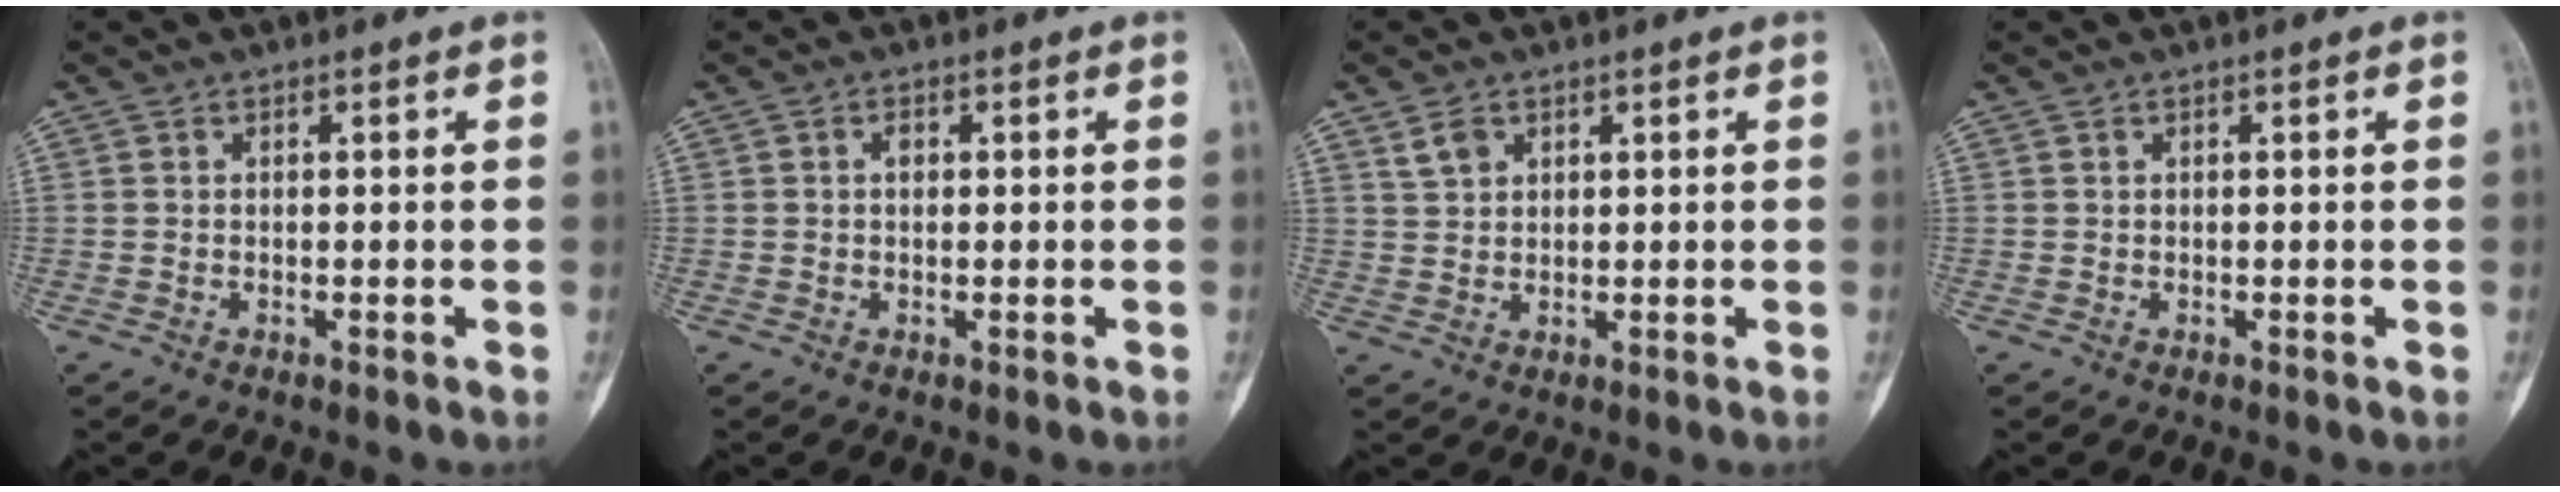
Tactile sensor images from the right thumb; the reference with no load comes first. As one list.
[{"total": 1.2, "force": [0.2, 0.9, 0.8], "torque": [-0.006, 0.003, 0.000]}, {"total": 3.2, "force": [1.9, 2.2, 1.4], "torque": [-0.019, -0.005, 0.042]}, {"total": 0.0}]